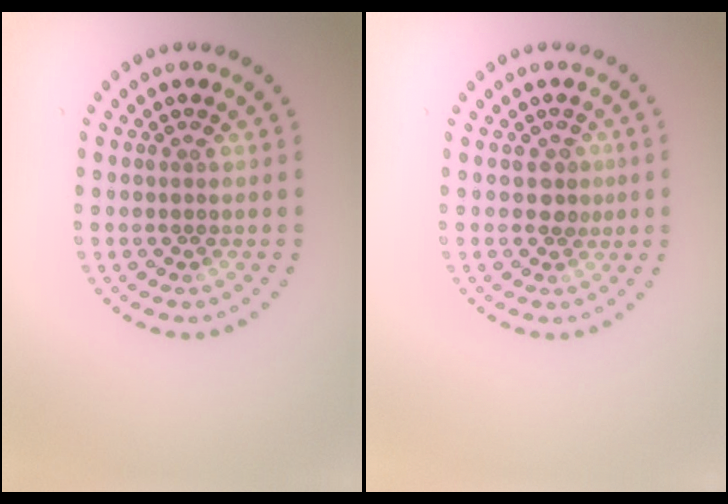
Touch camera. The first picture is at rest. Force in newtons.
{"total": 1.6, "press": 1.3, "slide": 1.0}